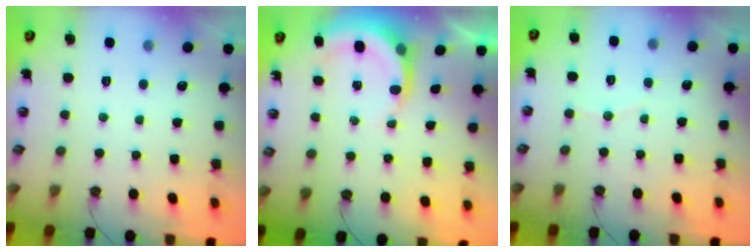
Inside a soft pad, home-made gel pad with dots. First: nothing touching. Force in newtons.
{"total": 4.4, "press": 4.3, "slide": 0.2}
{"total": 2.7, "press": 2.7, "slide": 0.3}